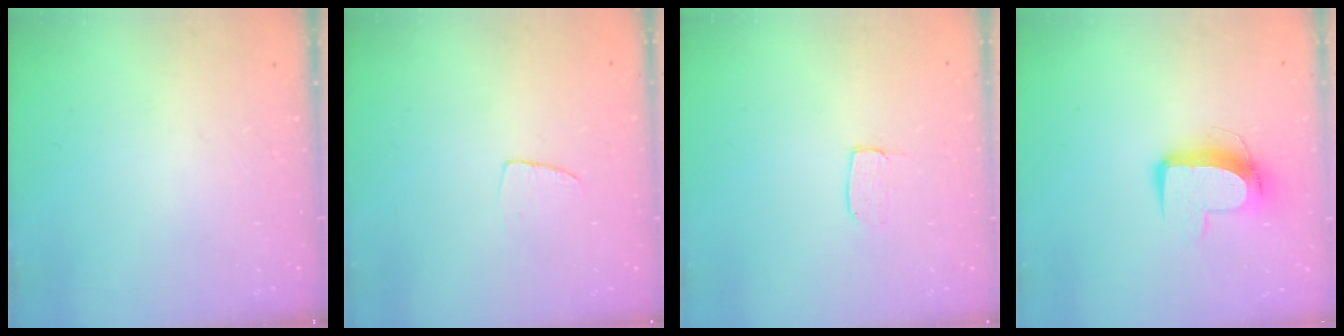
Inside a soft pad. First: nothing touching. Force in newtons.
{"total": 3.1, "press": 3.1, "slide": 0.2}
{"total": 4.9, "press": 4.8, "slide": 0.4}
{"total": 10.3, "press": 10.3, "slide": 0.8}